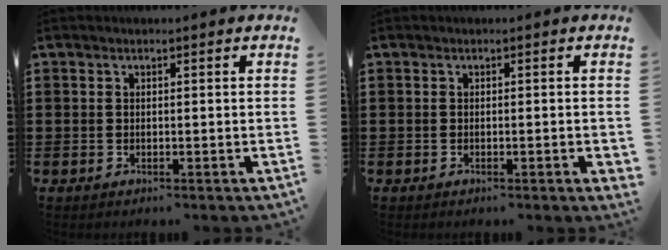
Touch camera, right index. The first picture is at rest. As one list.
[{"total": 1.0, "force": [-0.5, 0.1, 0.9], "torque": [-0.016, -0.003, -0.008]}]